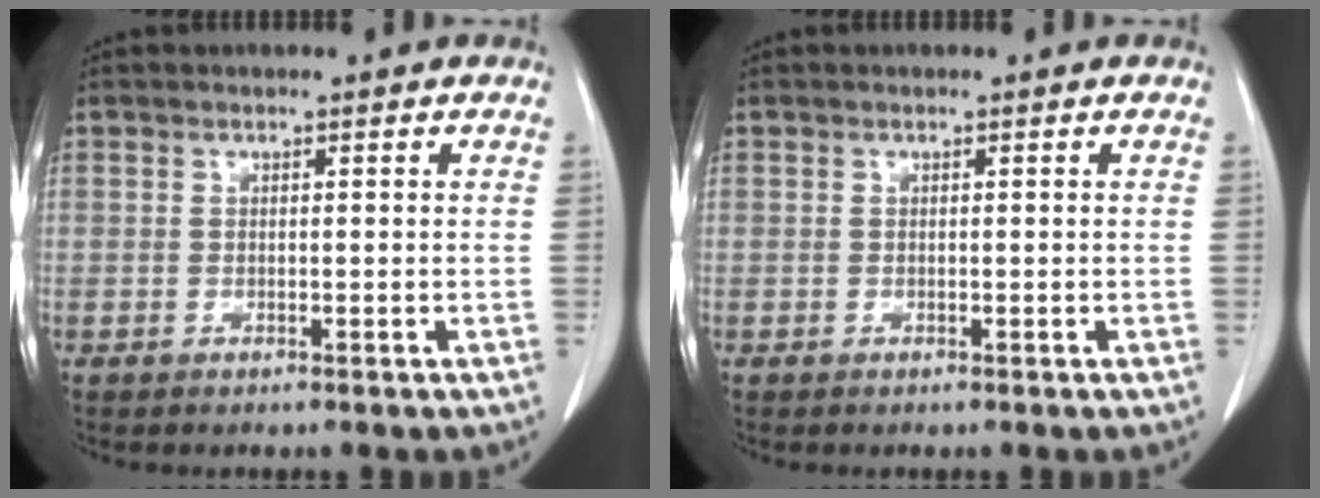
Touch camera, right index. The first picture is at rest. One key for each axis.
{"total": 0.0}